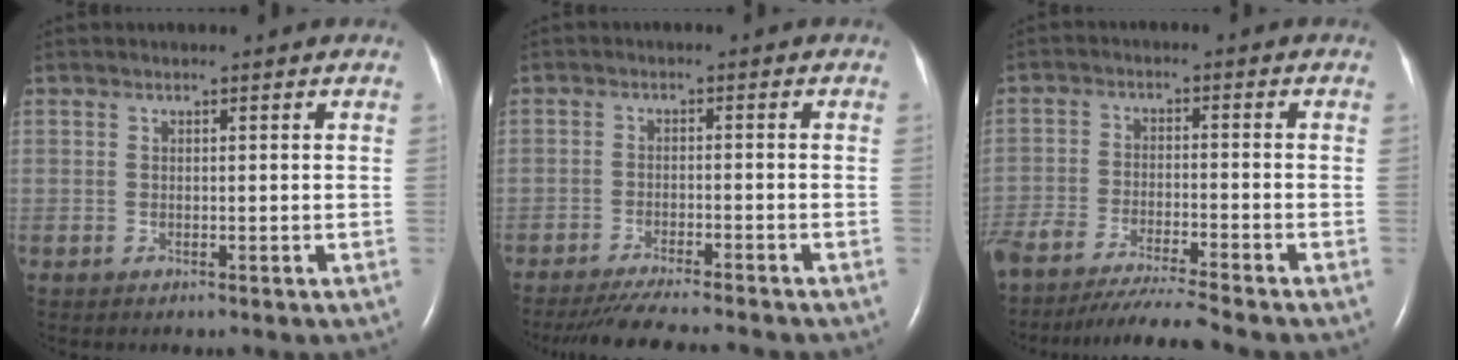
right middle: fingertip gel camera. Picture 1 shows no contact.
{"total": 9.0, "force": [-8.1, -0.3, 3.9], "torque": [-0.051, -0.024, -0.131]}
{"total": 10.1, "force": [-9.2, -1.6, 3.8], "torque": [-0.054, -0.024, -0.158]}